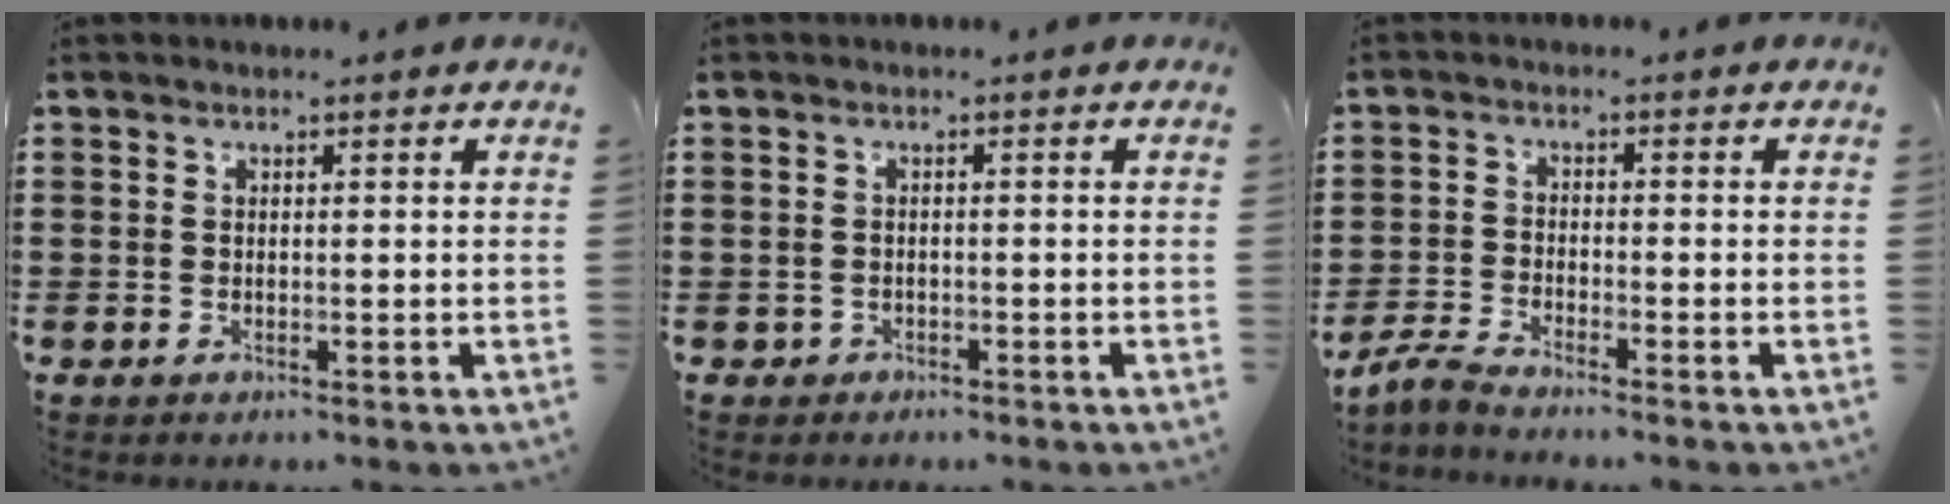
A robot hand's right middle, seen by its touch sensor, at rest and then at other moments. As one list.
[{"total": 0.9, "force": [-0.7, 0.5, 0.1], "torque": [-0.005, -0.001, -0.015]}, {"total": 3.1, "force": [-2.8, 0.2, 1.3], "torque": [-0.046, -0.006, -0.063]}]